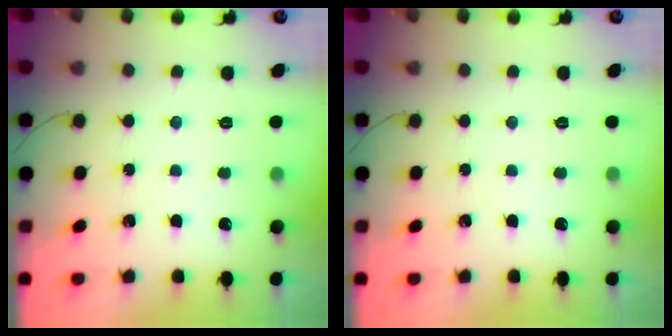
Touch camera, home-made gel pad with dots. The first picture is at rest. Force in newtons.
{"total": 0.0}